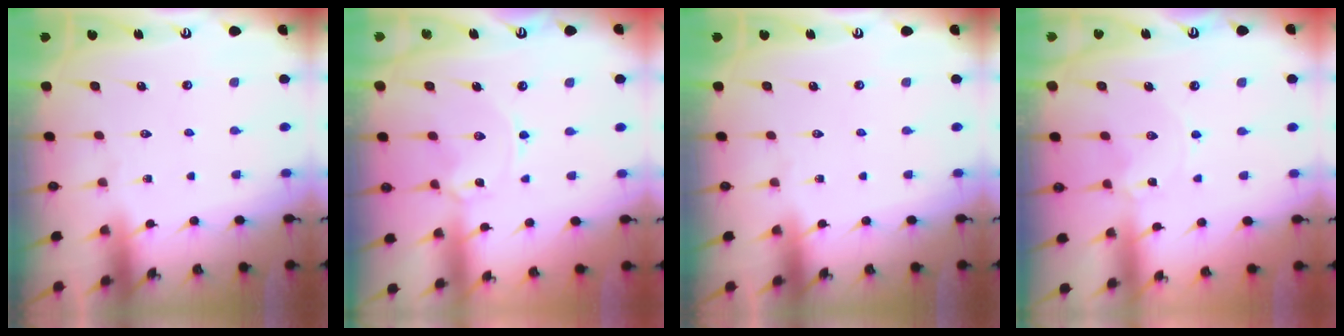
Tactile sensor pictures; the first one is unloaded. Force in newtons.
{"total": 1.5, "press": 1.5, "slide": 0.0}
{"total": 0.0}
{"total": 0.0}